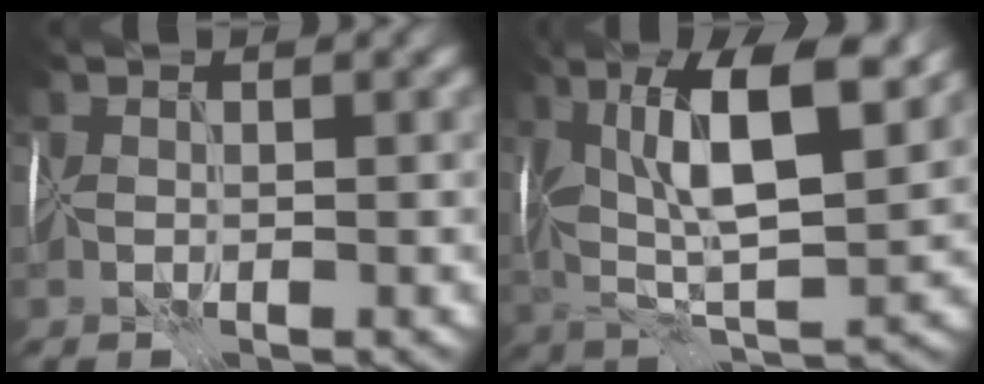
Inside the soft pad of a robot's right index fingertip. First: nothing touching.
{"total": 11.7, "force": [3.8, 4.6, 10.0], "torque": [-0.171, 0.014, 0.062]}